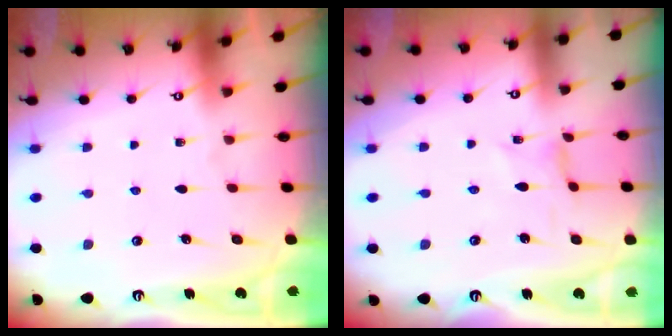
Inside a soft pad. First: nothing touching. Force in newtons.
{"total": 0.0}